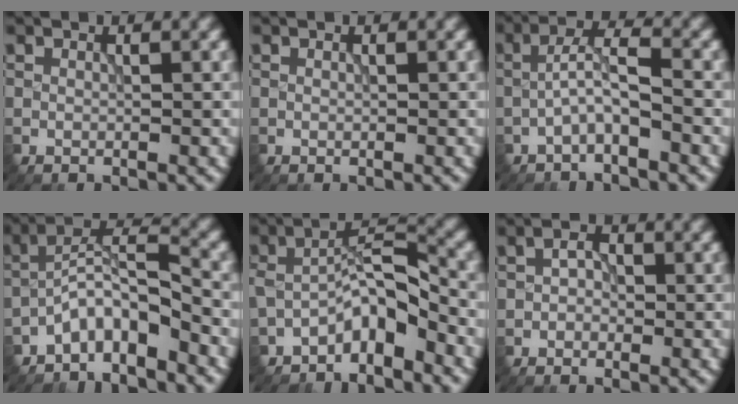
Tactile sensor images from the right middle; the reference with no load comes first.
{"total": 0.0}
{"total": 3.0, "force": [-1.4, 0.8, 2.5], "torque": [-0.048, 0.012, -0.034]}
{"total": 4.7, "force": [-3.4, 1.4, 3.0], "torque": [-0.050, 0.015, -0.071]}
{"total": 4.4, "force": [-2.9, 1.6, 3.0], "torque": [-0.049, 0.018, -0.056]}
{"total": 1.7, "force": [-0.2, 1.3, 1.2], "torque": [-0.021, 0.000, -0.007]}